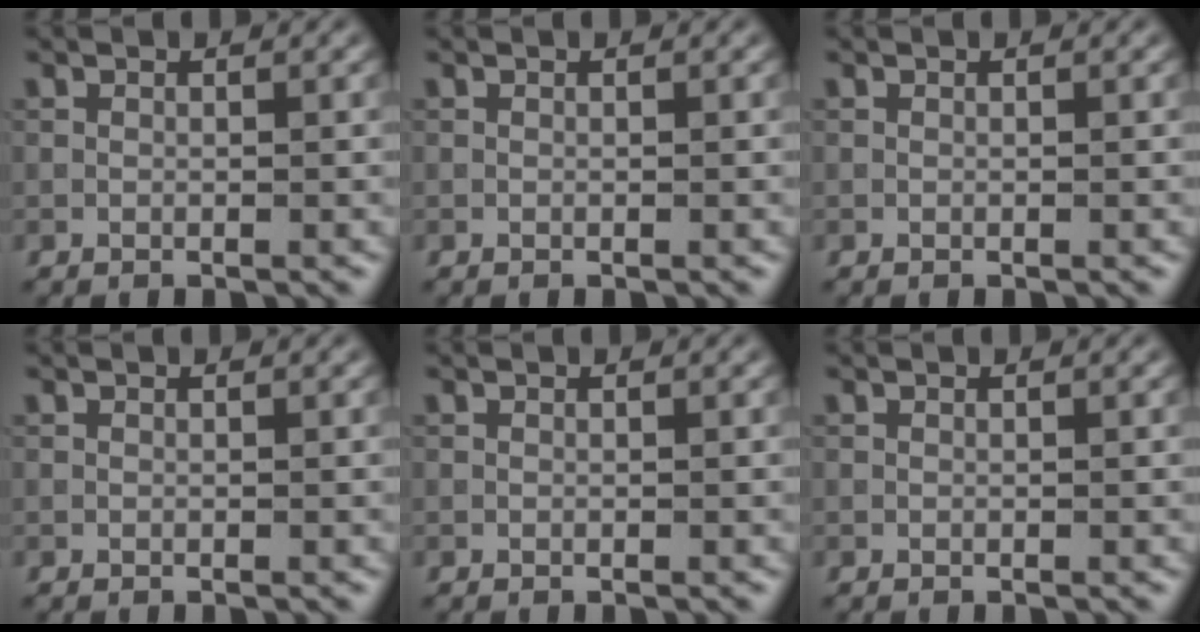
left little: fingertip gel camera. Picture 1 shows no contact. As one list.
[{"total": 0.0}, {"total": 0.0}, {"total": 0.0}, {"total": 0.0}, {"total": 0.0}]